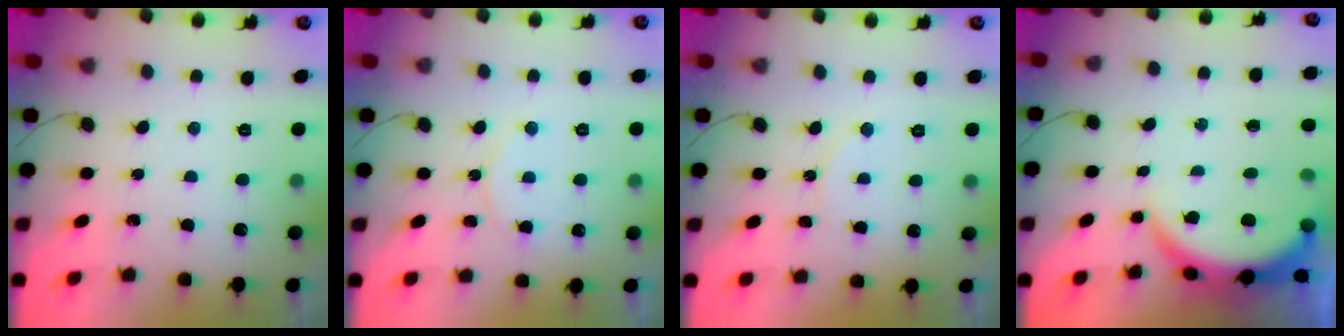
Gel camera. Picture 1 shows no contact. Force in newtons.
{"total": 7.5, "press": 7.5, "slide": 0.5}
{"total": 5.1, "press": 5.1, "slide": 0.5}
{"total": 5.6, "press": 5.5, "slide": 0.6}